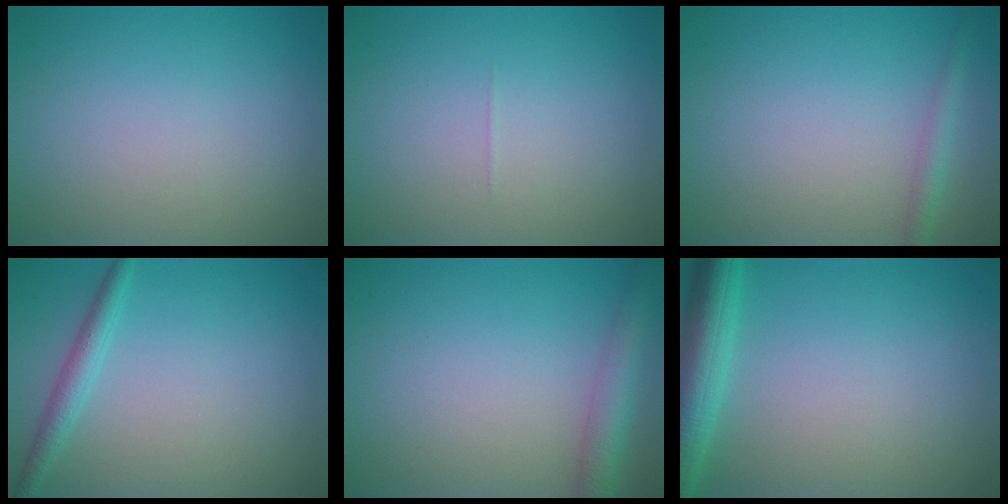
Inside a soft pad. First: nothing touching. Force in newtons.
{"total": 0.0}
{"total": 1.6, "press": 1.6, "slide": 0.1}
{"total": 2.0, "press": 2.0, "slide": 0.0}
{"total": 3.5, "press": 3.5, "slide": 0.2}
{"total": 5.1, "press": 5.1, "slide": 0.4}